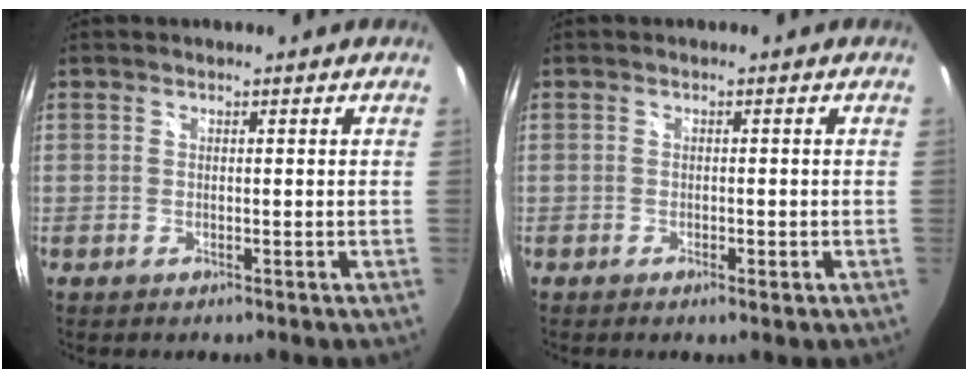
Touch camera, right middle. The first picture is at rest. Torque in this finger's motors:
{"motor_torque": [-0.11, 0.00, -0.03, -0.01]}